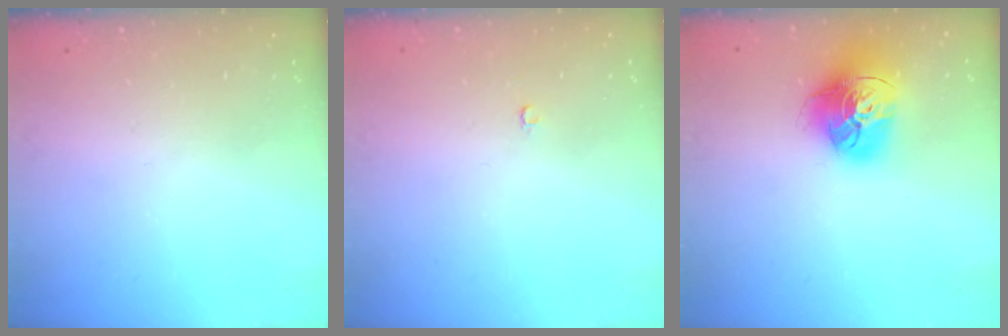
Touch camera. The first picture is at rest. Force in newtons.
{"total": 2.1, "press": 2.1, "slide": 0.2}
{"total": 18.3, "press": 18.2, "slide": 2.1}